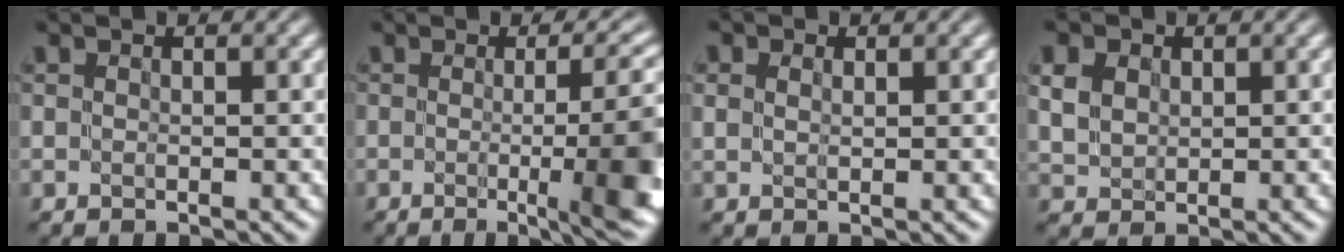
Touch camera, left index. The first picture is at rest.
{"total": 11.5, "force": [-1.0, 3.5, 10.9], "torque": [-0.095, 0.003, -0.016]}
{"total": 1.4, "force": [0.8, 0.9, 0.8], "torque": [-0.011, 0.001, 0.009]}
{"total": 3.3, "force": [1.4, 2.4, 1.7], "torque": [-0.043, 0.009, 0.022]}